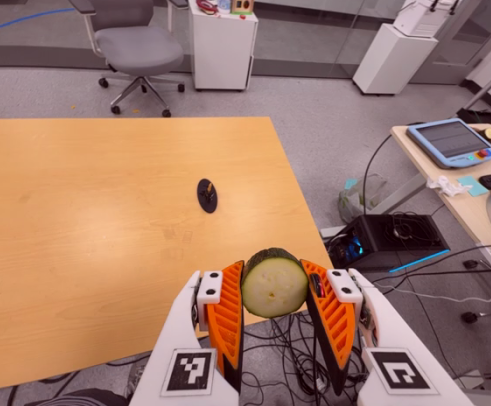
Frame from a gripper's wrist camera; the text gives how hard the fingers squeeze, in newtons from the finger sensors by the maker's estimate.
{"total": 9.4, "left": 9.0, "right": 9.8}